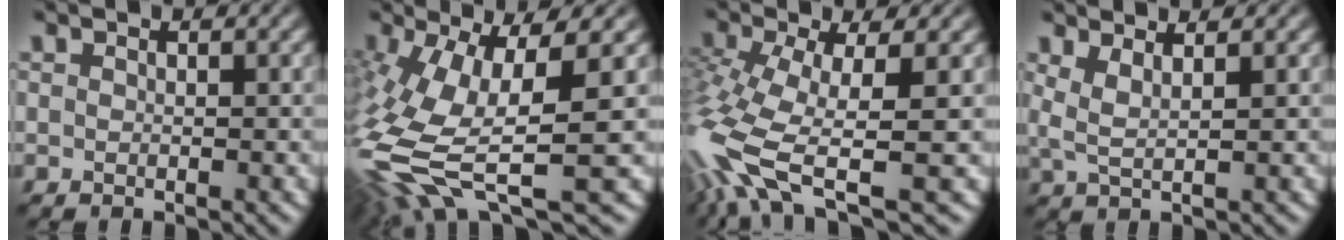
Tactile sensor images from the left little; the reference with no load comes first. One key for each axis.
{"total": 10.8, "fx": -2.5, "fy": 3.6, "fz": 9.9, "tx": -0.214, "ty": -0.008, "tz": -0.047}
{"total": 8.8, "fx": -3.2, "fy": 2.9, "fz": 7.6, "tx": -0.177, "ty": -0.013, "tz": -0.066}
{"total": 2.2, "fx": 1.2, "fy": 0.4, "fz": 1.7, "tx": -0.030, "ty": -0.002, "tz": 0.022}